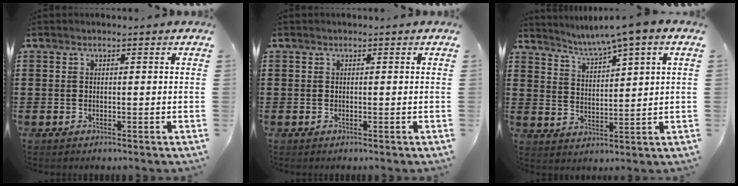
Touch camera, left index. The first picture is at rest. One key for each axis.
{"total": 0.0}
{"total": 3.9, "fx": 3.1, "fy": -1.0, "fz": 2.2, "tx": -0.054, "ty": -0.024, "tz": 0.046}